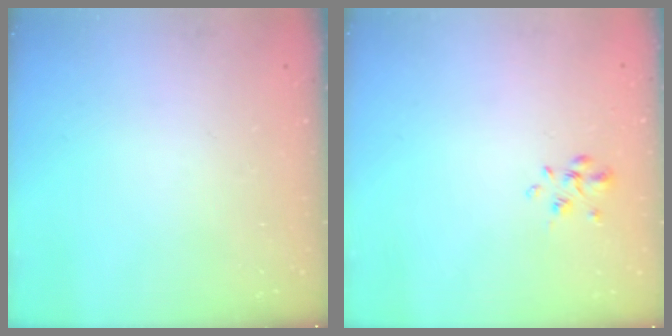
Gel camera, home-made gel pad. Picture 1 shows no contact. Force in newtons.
{"total": 2.5, "press": 2.4, "slide": 0.9}